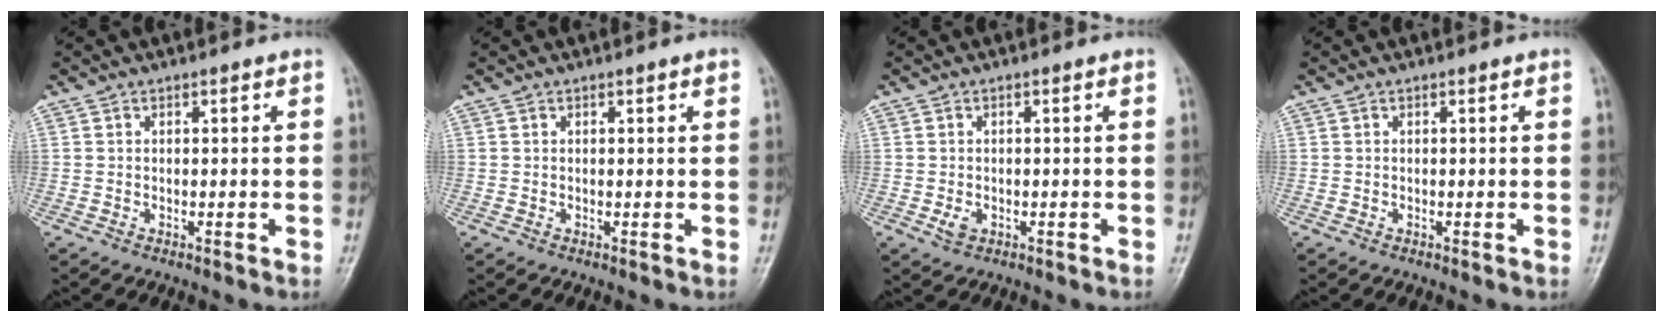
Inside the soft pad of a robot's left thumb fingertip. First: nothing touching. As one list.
[{"total": 0.9, "force": [0.4, 0.1, 0.8], "torque": [-0.012, 0.001, 0.005]}, {"total": 1.8, "force": [-0.6, 1.3, 1.2], "torque": [-0.019, 0.002, -0.007]}, {"total": 0.0}]